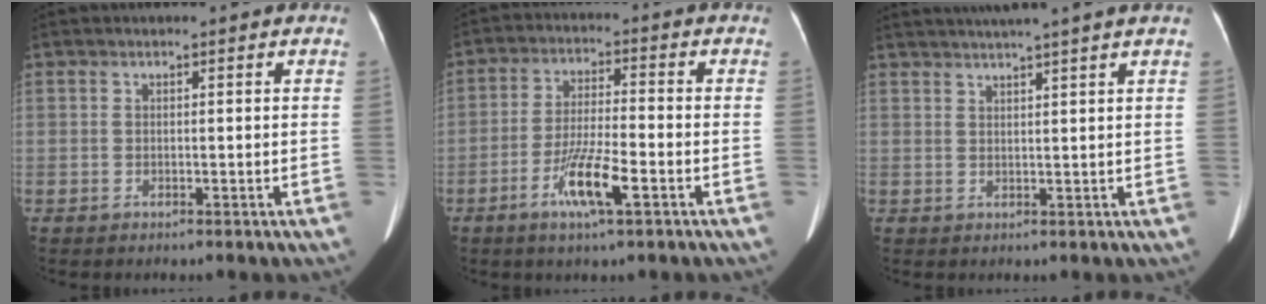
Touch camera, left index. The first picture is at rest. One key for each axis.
{"total": 7.9, "fx": -3.7, "fy": 0.7, "fz": 7.0, "tx": -0.139, "ty": -0.009, "tz": -0.068}
{"total": 7.5, "fx": 6.2, "fy": -1.6, "fz": 3.8, "tx": -0.052, "ty": 0.022, "tz": 0.082}